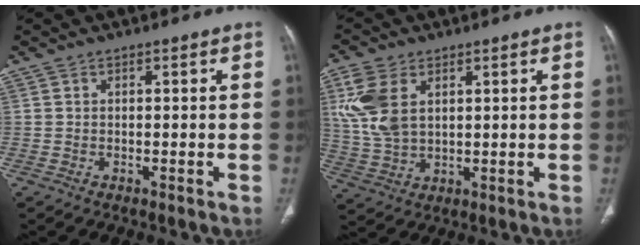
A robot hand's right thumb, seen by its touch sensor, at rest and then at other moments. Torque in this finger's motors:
{"motor_torque": [1.19, 1.97, 1.14, -0.20, 0.41]}